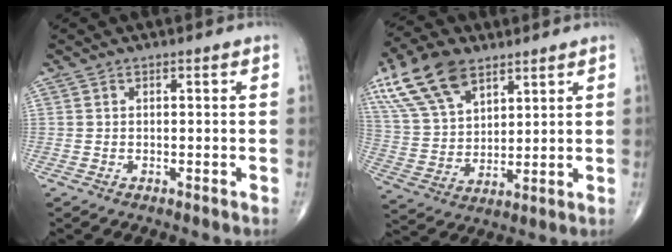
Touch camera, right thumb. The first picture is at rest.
{"total": 15.6, "force": [9.2, 8.4, 9.5], "torque": [-0.170, -0.021, 0.178]}